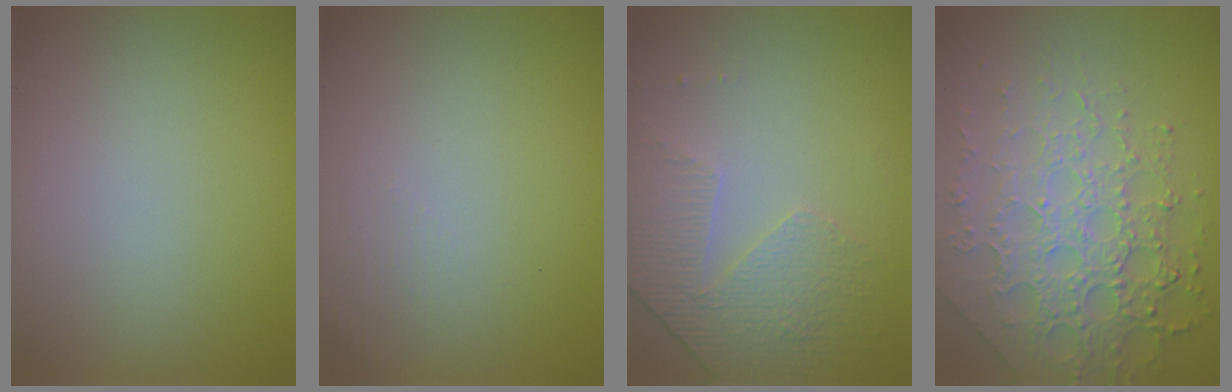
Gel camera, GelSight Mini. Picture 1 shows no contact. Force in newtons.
{"total": 1.1, "press": 1.1, "slide": 0.3}
{"total": 4.7, "press": 3.2, "slide": 3.4}
{"total": 8.0, "press": 5.5, "slide": 5.7}